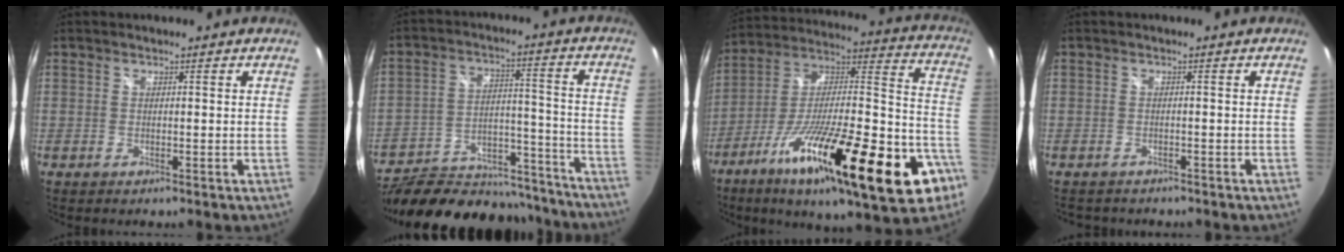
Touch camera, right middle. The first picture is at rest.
{"total": 28.2, "force": [-22.9, 11.4, 11.9], "torque": [-0.232, 0.022, -0.297]}
{"total": 34.2, "force": [-17.3, 8.1, 28.3], "torque": [-0.433, -0.028, -0.279]}
{"total": 5.3, "force": [-4.9, 1.6, 1.4], "torque": [-0.038, -0.007, -0.076]}